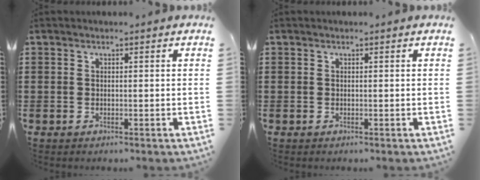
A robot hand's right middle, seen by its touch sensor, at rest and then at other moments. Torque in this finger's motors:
{"motor_torque": [0.00, 0.00, 0.00, 0.00]}